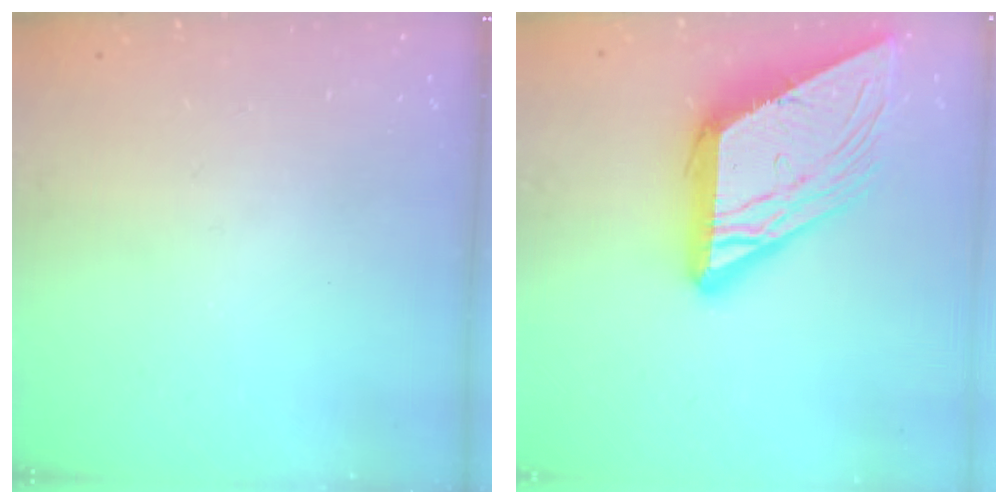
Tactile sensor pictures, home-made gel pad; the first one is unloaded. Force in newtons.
{"total": 19.3, "press": 19.2, "slide": 2.3}